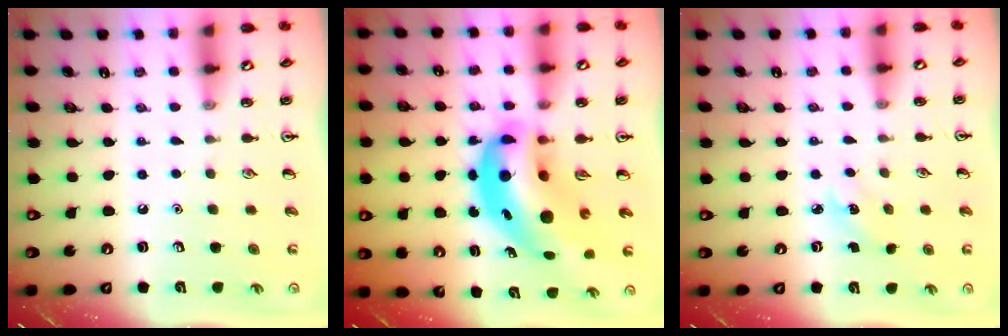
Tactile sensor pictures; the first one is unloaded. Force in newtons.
{"total": 15.8, "press": 15.0, "slide": 4.9}
{"total": 2.5, "press": 2.4, "slide": 0.9}